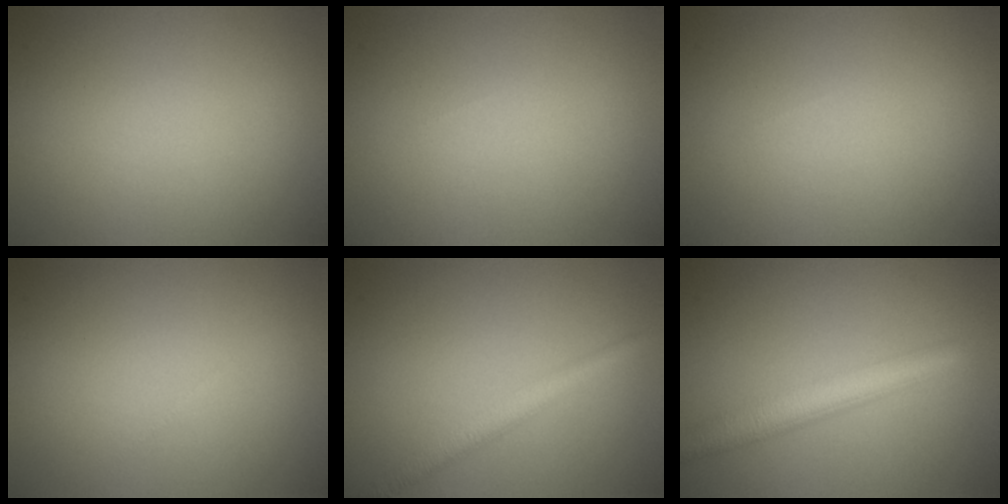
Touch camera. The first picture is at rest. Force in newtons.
{"total": 0.0}
{"total": 0.0}
{"total": 0.0}
{"total": 2.8, "press": 2.8, "slide": 0.1}
{"total": 4.5, "press": 4.5, "slide": 0.2}